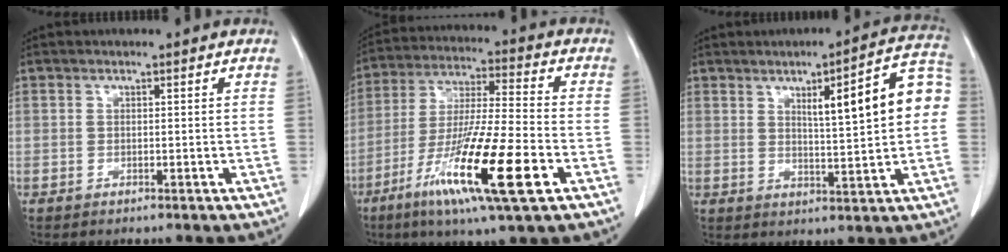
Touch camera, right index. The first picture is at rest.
{"total": 18.2, "force": [-7.8, 0.7, 16.4], "torque": [-0.314, -0.040, -0.140]}
{"total": 11.9, "force": [2.2, 1.6, 11.6], "torque": [-0.156, 0.029, 0.031]}